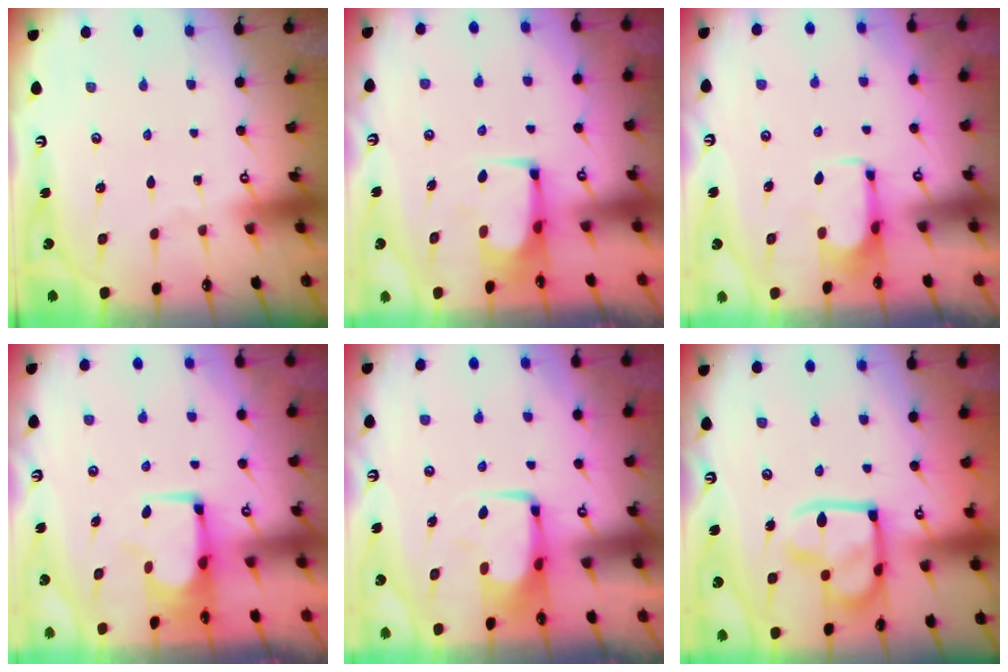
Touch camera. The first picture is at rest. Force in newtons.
{"total": 0.8, "press": 0.7, "slide": 0.1}
{"total": 2.1, "press": 1.9, "slide": 0.8}
{"total": 6.0, "press": 6.0, "slide": 0.4}
{"total": 0.6, "press": 0.4, "slide": 0.4}
{"total": 18.0, "press": 17.9, "slide": 2.0}